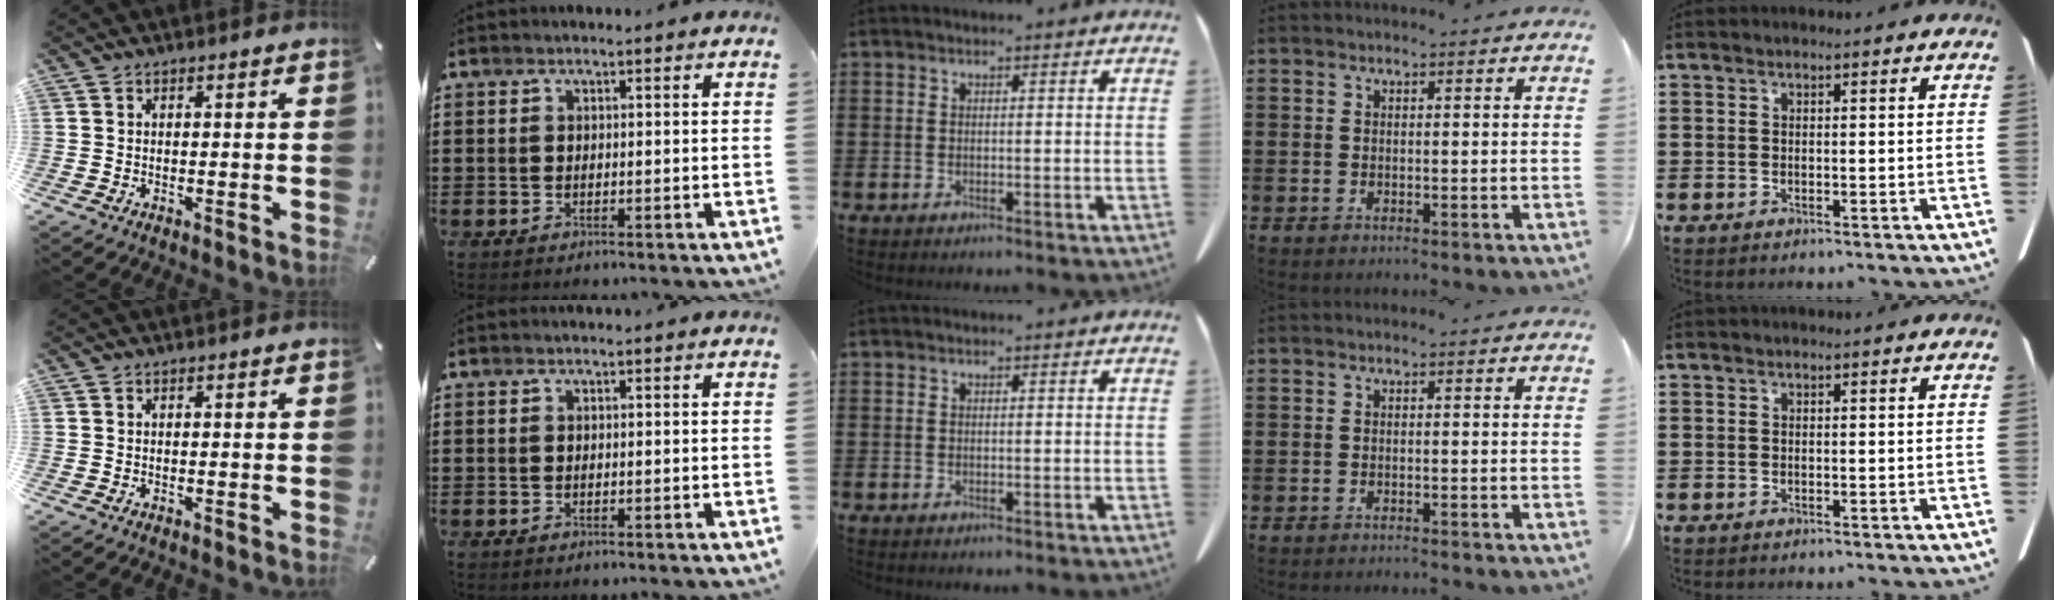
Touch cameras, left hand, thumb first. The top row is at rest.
{"ring": {"total": 0.8, "force": [-0.8, -0.1, 0.1], "torque": [-0.004, 0.000, -0.015]}}